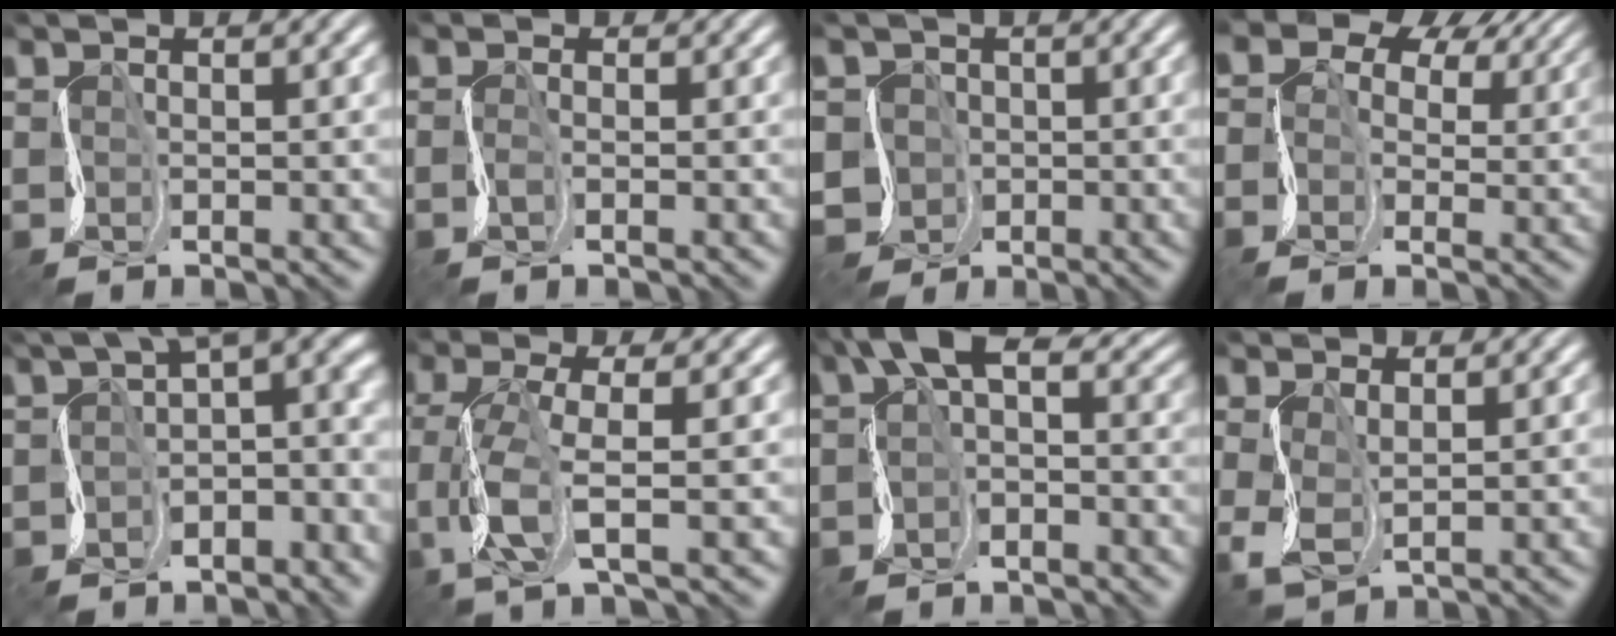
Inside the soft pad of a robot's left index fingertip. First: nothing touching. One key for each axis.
{"total": 1.3, "fx": -1.1, "fy": -0.4, "fz": -0.6, "tx": -0.003, "ty": -0.003, "tz": -0.016}
{"total": 3.6, "fx": -1.4, "fy": 3.3, "fz": 0.2, "tx": -0.019, "ty": 0.005, "tz": -0.033}
{"total": 10.1, "fx": 4.4, "fy": 7.3, "fz": 5.4, "tx": -0.109, "ty": 0.028, "tz": 0.055}
{"total": 6.2, "fx": 0.0, "fy": 3.3, "fz": 5.3, "tx": -0.062, "ty": 0.000, "tz": 0.004}
{"total": 3.9, "fx": -1.4, "fy": 0.5, "fz": 3.6, "tx": -0.099, "ty": -0.003, "tz": -0.021}
{"total": 3.6, "fx": 0.7, "fy": 1.9, "fz": 3.0, "tx": -0.049, "ty": 0.017, "tz": 0.009}
{"total": 1.4, "fx": 0.1, "fy": 0.7, "fz": 1.2, "tx": -0.055, "ty": -0.005, "tz": 0.010}